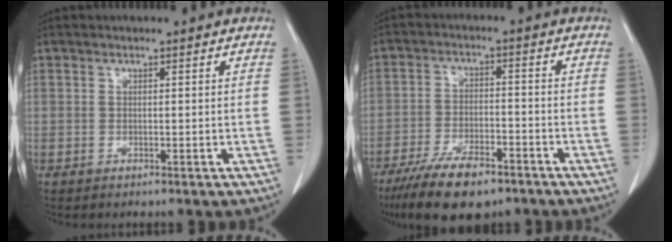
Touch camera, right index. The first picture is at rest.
{"total": 10.9, "force": [-7.9, 3.5, 6.6], "torque": [-0.115, -0.014, -0.135]}